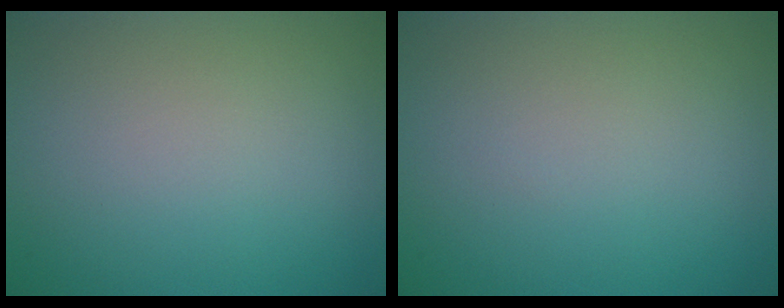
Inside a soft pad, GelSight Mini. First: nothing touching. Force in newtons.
{"total": 0.0}